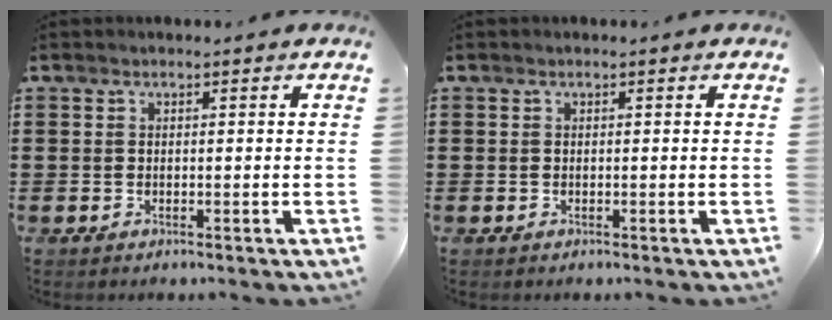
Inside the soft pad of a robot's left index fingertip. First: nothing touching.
{"total": 0.0}